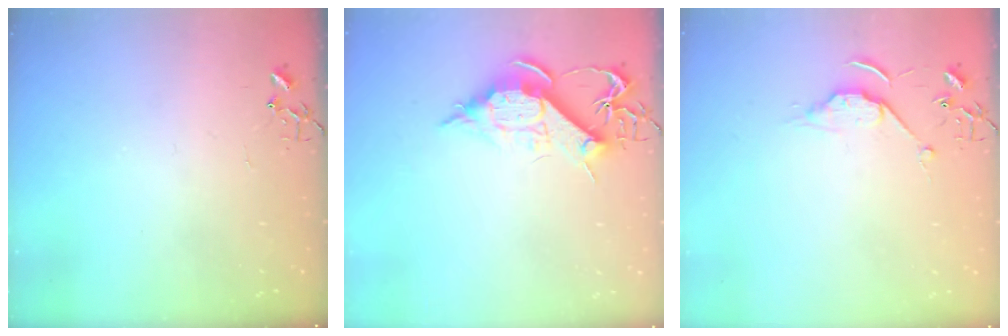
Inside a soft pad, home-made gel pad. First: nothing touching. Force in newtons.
{"total": 10.9, "press": 10.9, "slide": 1.1}
{"total": 6.5, "press": 6.5, "slide": 0.8}